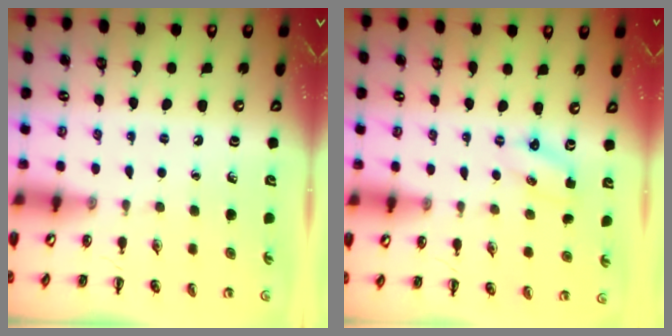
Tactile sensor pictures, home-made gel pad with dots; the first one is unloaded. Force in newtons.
{"total": 2.7, "press": 2.6, "slide": 0.8}